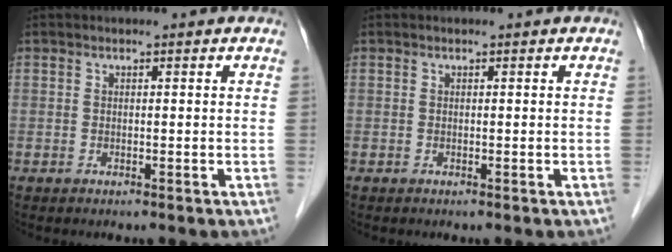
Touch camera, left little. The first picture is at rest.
{"total": 0.0}